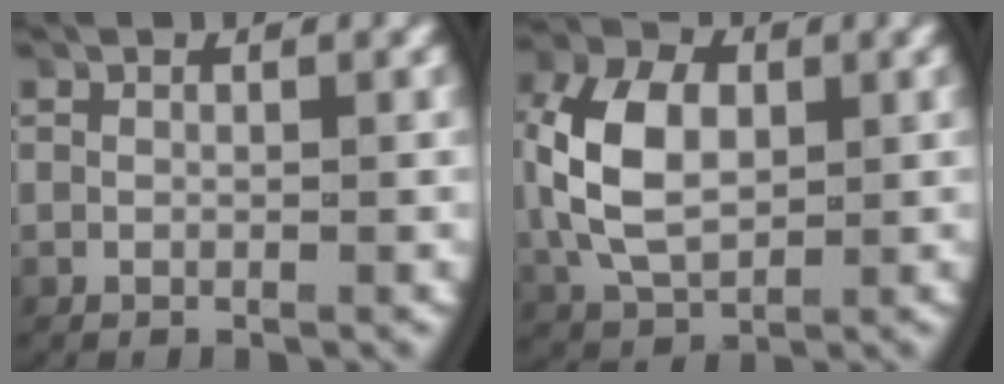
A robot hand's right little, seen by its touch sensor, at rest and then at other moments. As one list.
[{"total": 7.0, "force": [0.5, 5.0, 4.9], "torque": [-0.119, -0.005, 0.018]}]